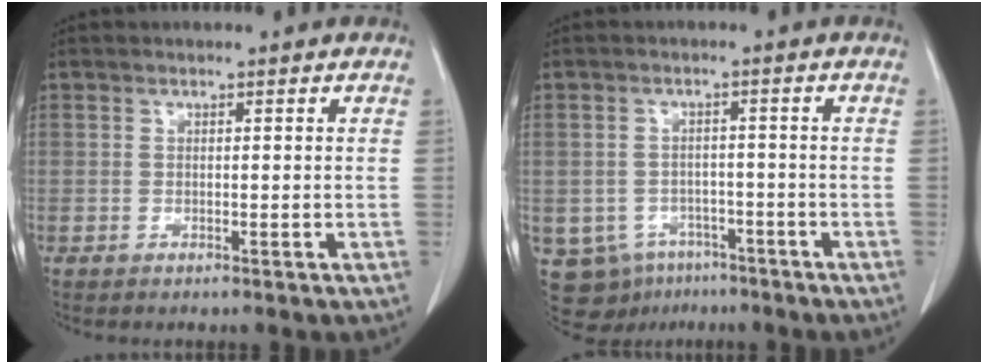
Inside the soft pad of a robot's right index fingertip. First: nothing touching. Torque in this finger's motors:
{"motor_torque": [-0.46, -0.02, -0.75, -0.21]}